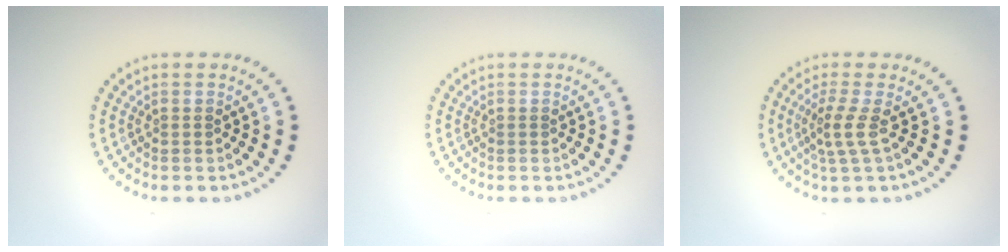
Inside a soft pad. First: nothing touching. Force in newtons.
{"total": 0.0}
{"total": 2.4, "press": 1.6, "slide": 1.8}